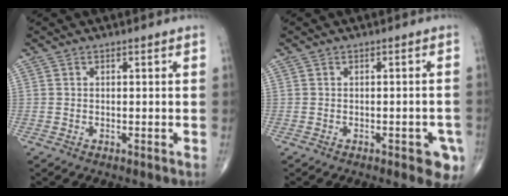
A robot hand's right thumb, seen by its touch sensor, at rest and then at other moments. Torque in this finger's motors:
{"motor_torque": [1.17, 0.88, 0.39, 0.32, 0.16]}